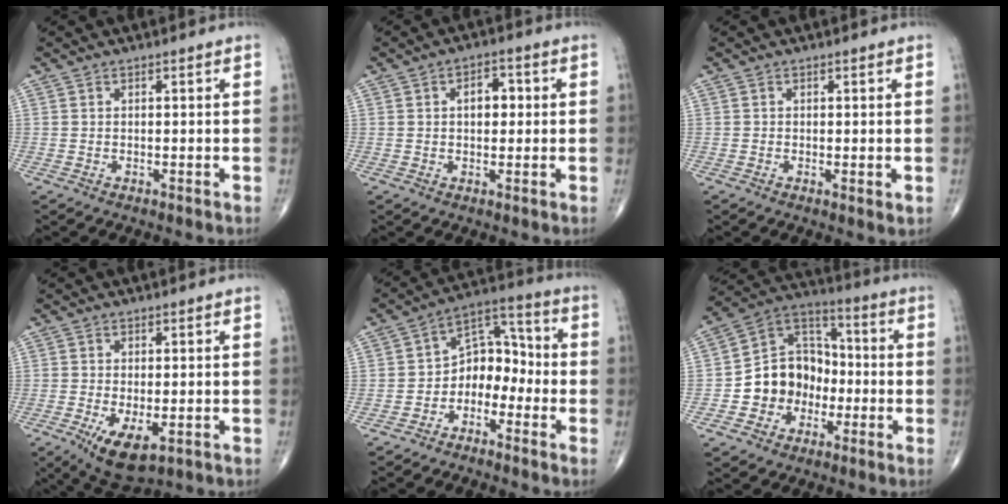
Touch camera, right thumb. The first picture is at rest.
{"total": 4.6, "force": [0.7, 2.9, 3.5], "torque": [-0.038, 0.011, 0.007]}
{"total": 1.4, "force": [-0.2, 0.4, 1.3], "torque": [-0.019, -0.006, -0.006]}
{"total": 7.8, "force": [-2.9, 3.5, 6.4], "torque": [-0.106, -0.016, -0.040]}
{"total": 9.0, "force": [-3.2, 6.5, 5.4], "torque": [-0.050, 0.063, -0.071]}
{"total": 13.5, "force": [-3.2, 11.4, 6.6], "torque": [-0.058, 0.051, -0.064]}